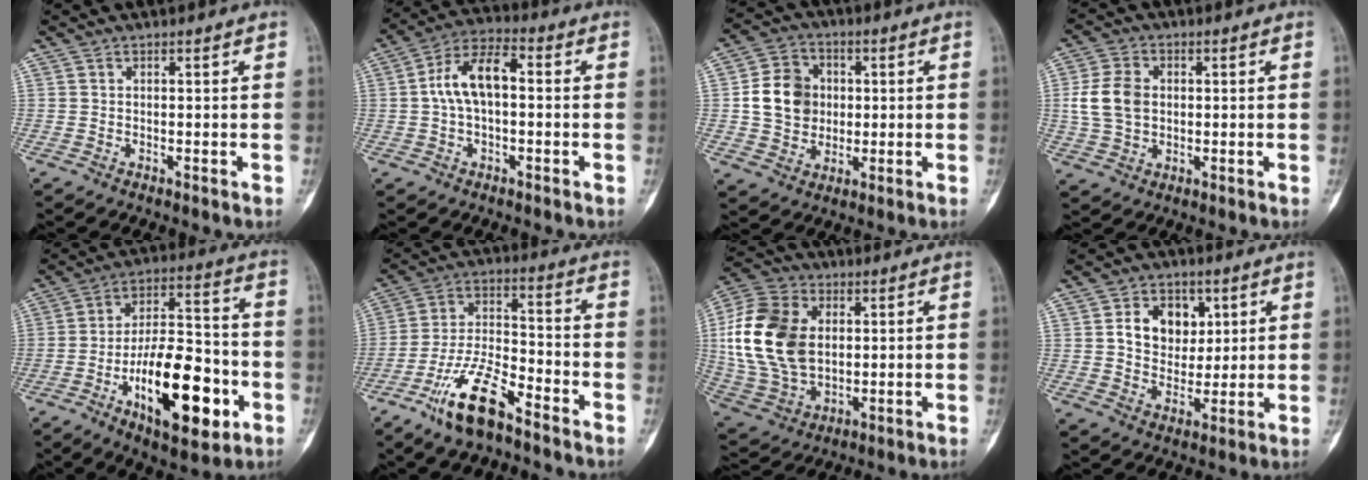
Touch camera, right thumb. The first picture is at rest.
{"total": 9.8, "force": [0.3, 5.2, 8.3], "torque": [-0.160, 0.034, -0.001]}
{"total": 11.0, "force": [0.7, 9.5, 5.5], "torque": [-0.069, 0.007, 0.012]}
{"total": 8.4, "force": [0.7, 6.2, 5.6], "torque": [-0.103, 0.005, 0.016]}
{"total": 20.6, "force": [-7.5, 8.7, 17.1], "torque": [-0.257, 0.036, -0.114]}
{"total": 13.1, "force": [-8.5, 4.3, 8.9], "torque": [-0.179, 0.056, -0.162]}
{"total": 19.9, "force": [2.5, 13.8, 14.2], "torque": [-0.281, -0.001, 0.054]}
{"total": 9.8, "force": [2.8, 7.6, 5.4], "torque": [-0.047, -0.008, 0.051]}